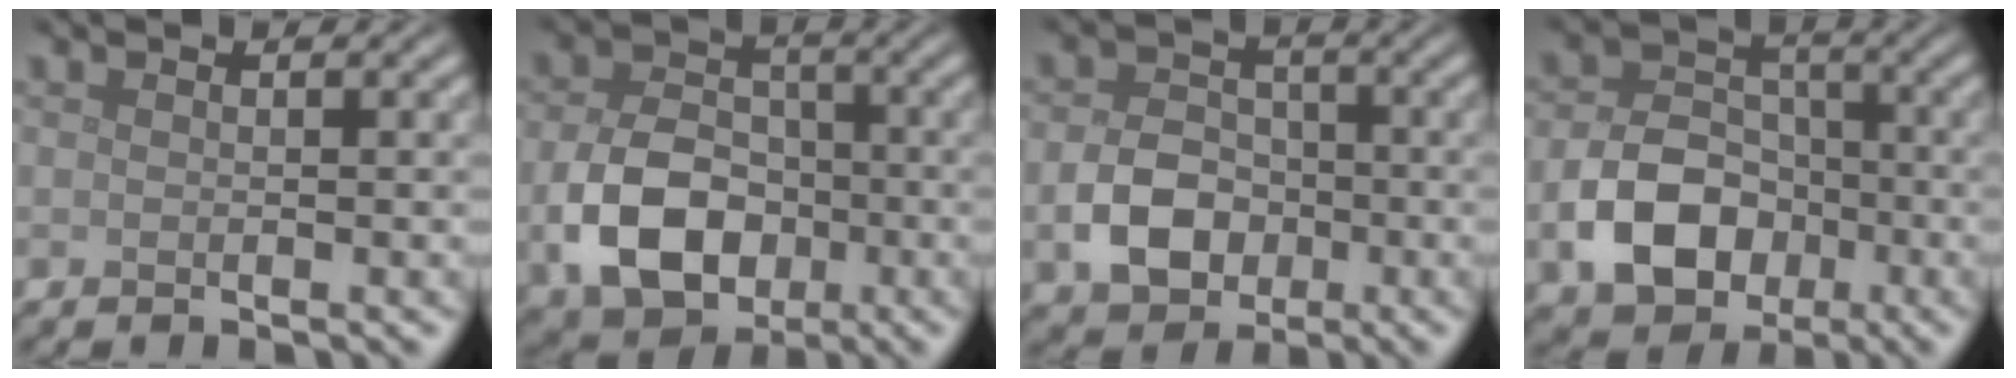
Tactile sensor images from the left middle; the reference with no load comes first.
{"total": 7.9, "force": [-2.4, 5.7, 4.9], "torque": [-0.100, -0.009, -0.043]}
{"total": 5.0, "force": [-1.6, 3.8, 2.8], "torque": [-0.050, 0.000, -0.032]}
{"total": 7.1, "force": [-2.5, 5.2, 4.0], "torque": [-0.075, -0.006, -0.045]}